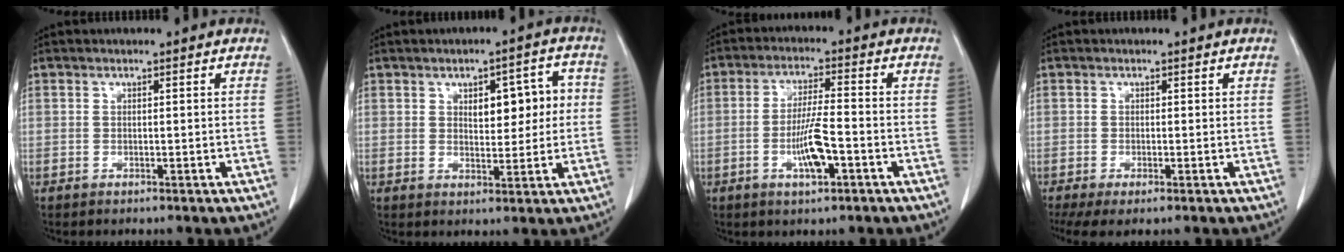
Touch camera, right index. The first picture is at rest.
{"total": 7.1, "force": [1.4, 3.4, 6.1], "torque": [-0.075, 0.022, 0.026]}
{"total": 6.8, "force": [-2.3, 1.0, 6.3], "torque": [-0.121, -0.002, -0.041]}
{"total": 4.1, "force": [-1.9, 1.6, 3.2], "torque": [-0.059, -0.011, -0.032]}